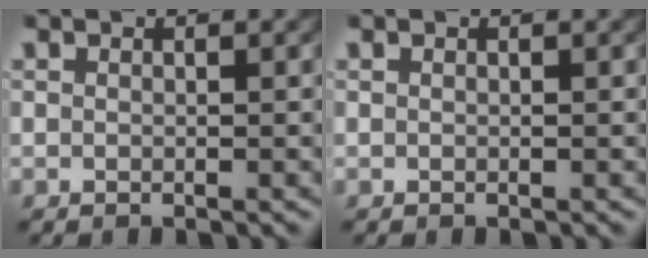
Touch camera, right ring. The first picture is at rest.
{"total": 0.0}